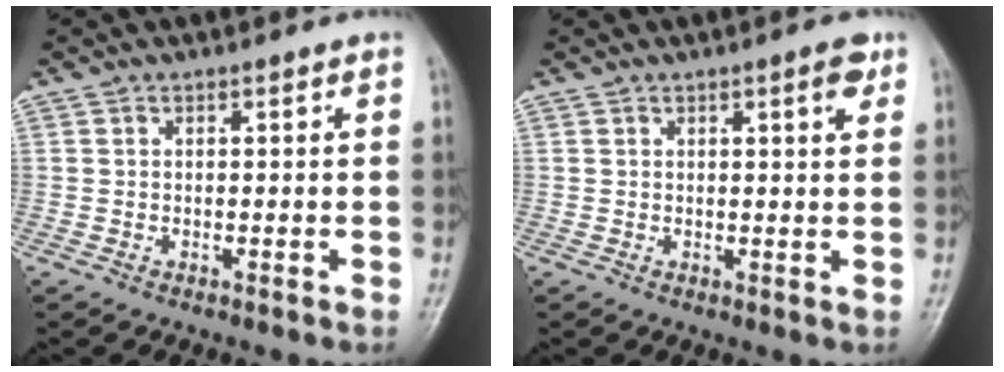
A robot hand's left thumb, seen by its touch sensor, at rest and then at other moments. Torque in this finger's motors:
{"motor_torque": [0.00, 0.09, 0.21, 0.20, 0.08]}